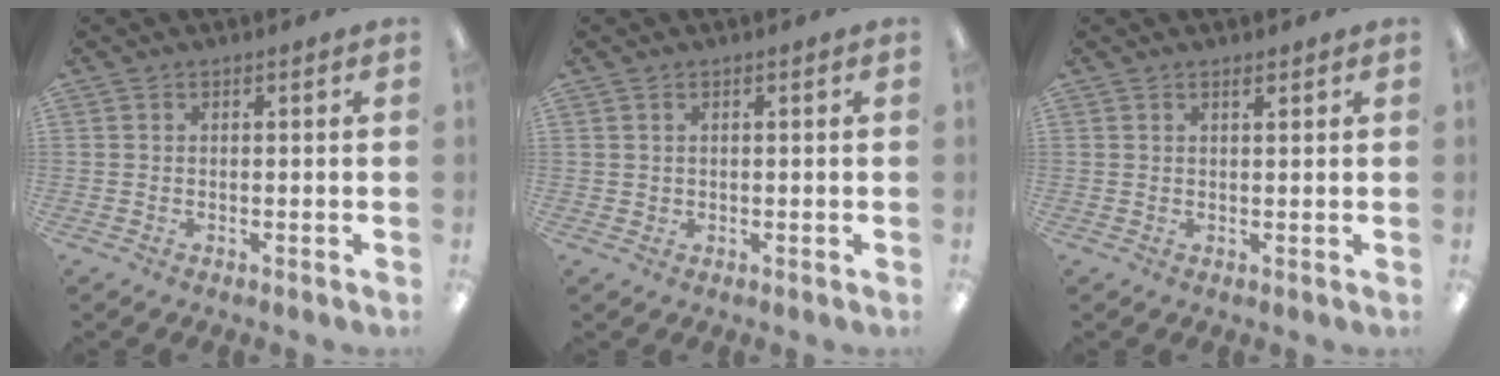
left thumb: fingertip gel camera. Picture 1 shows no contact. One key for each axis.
{"total": 0.9, "fx": 0.5, "fy": 0.8, "fz": 0.1, "tx": -0.003, "ty": 0.004, "tz": 0.008}
{"total": 1.3, "fx": 1.1, "fy": 0.3, "fz": 0.7, "tx": -0.016, "ty": -0.001, "tz": 0.019}